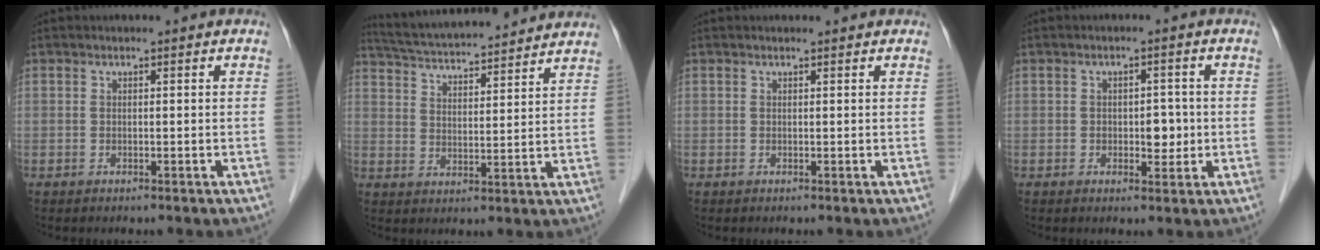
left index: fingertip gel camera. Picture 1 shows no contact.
{"total": 18.5, "force": [17.0, 1.9, 7.0], "torque": [-0.121, 0.040, 0.254]}
{"total": 1.7, "force": [1.5, 0.4, 0.5], "torque": [-0.014, 0.013, 0.015]}
{"total": 3.1, "force": [-0.3, 1.9, 2.5], "torque": [-0.029, 0.002, 0.000]}